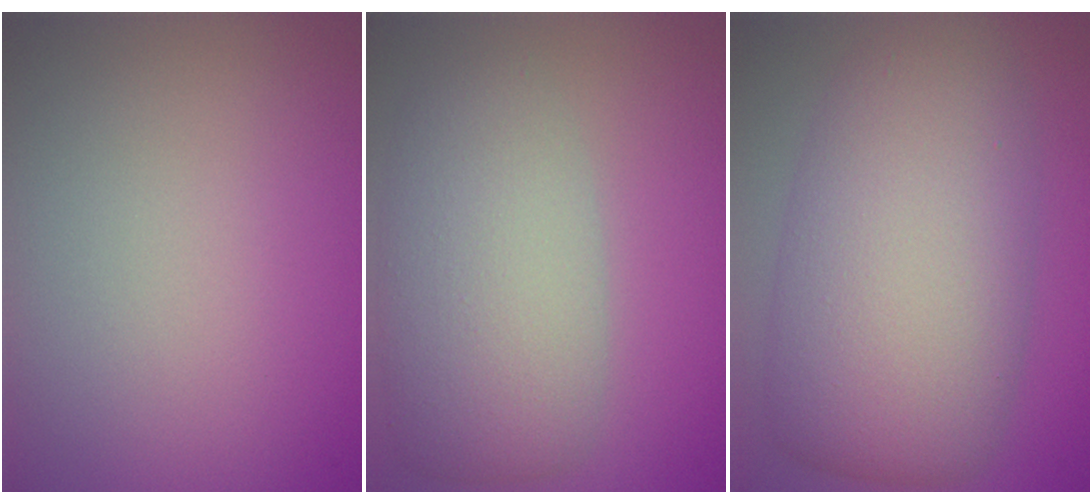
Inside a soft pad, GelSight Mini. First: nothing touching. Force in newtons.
{"total": 7.0, "press": 7.0, "slide": 0.4}
{"total": 11.1, "press": 11.1, "slide": 0.4}